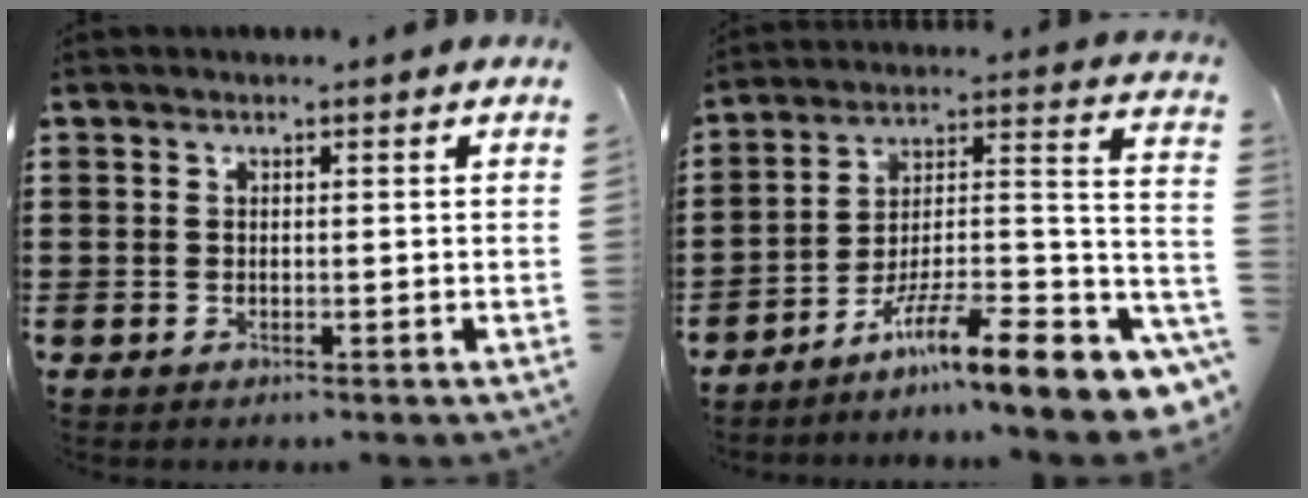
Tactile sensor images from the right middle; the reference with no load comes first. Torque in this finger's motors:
{"motor_torque": [2.14, 0.00, 1.05, 0.21]}